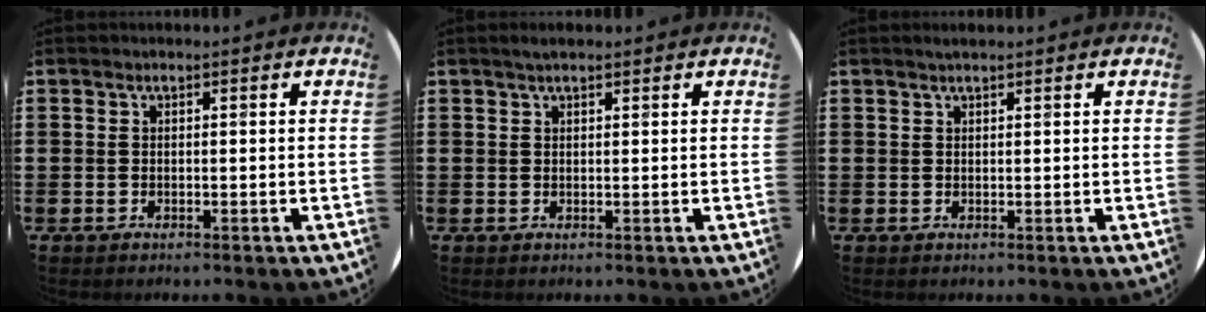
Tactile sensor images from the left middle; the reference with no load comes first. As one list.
[{"total": 1.2, "force": [1.0, 0.3, 0.6], "torque": [-0.012, 0.002, 0.017]}, {"total": 0.8, "force": [0.7, 0.0, 0.3], "torque": [-0.006, 0.000, 0.013]}]